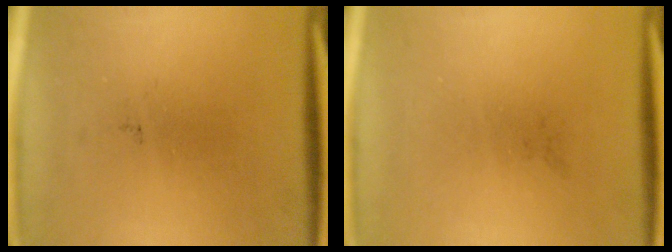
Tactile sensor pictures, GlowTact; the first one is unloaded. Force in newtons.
{"total": 0.0}